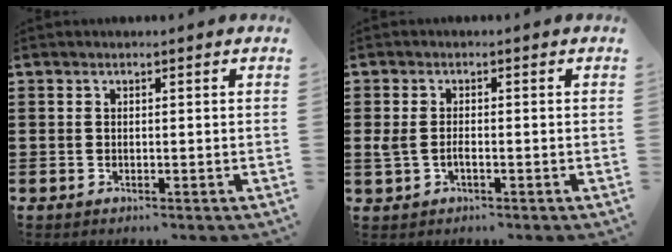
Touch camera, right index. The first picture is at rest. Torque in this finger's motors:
{"motor_torque": [0.15, 0.33, 0.03, 0.00]}